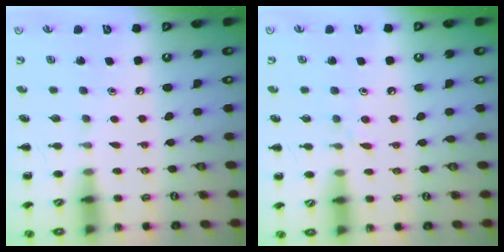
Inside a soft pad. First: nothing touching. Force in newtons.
{"total": 4.9, "press": 4.5, "slide": 1.9}